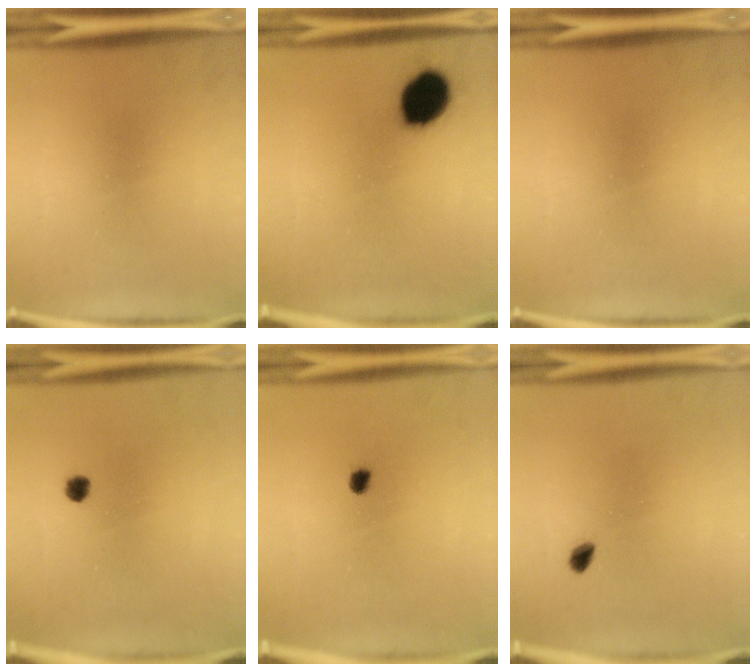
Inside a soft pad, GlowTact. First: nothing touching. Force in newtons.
{"total": 11.2}
{"total": 0.0}
{"total": 1.7}
{"total": 1.7}
{"total": 1.7}